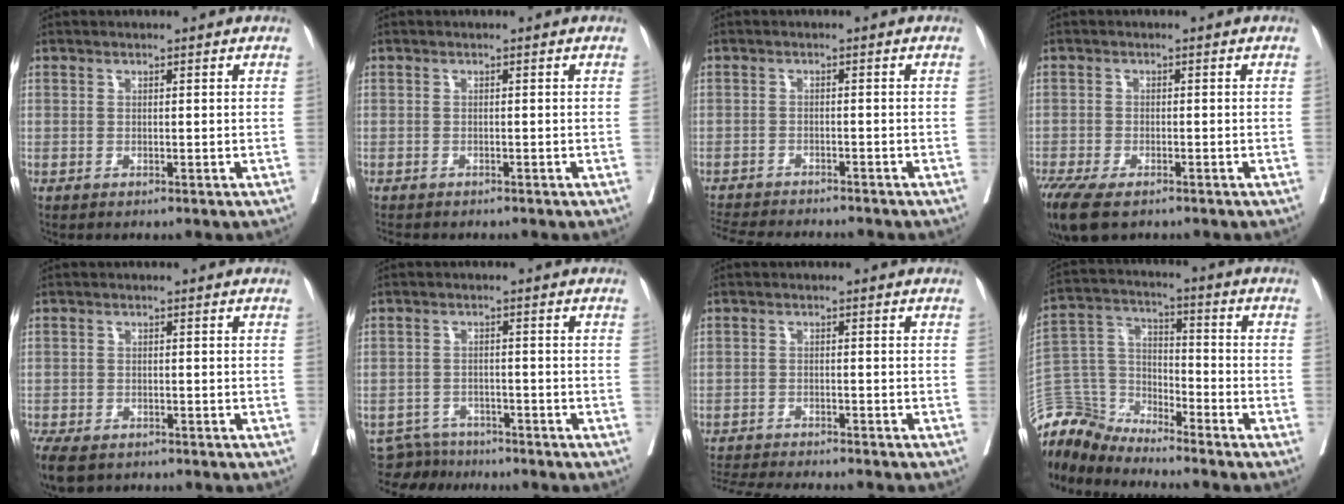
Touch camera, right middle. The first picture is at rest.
{"total": 3.2, "force": [-2.8, 1.0, 1.2], "torque": [-0.020, -0.007, -0.037]}
{"total": 11.4, "force": [-10.5, 1.7, 4.0], "torque": [-0.069, -0.010, -0.149]}
{"total": 9.2, "force": [-6.5, 3.5, 5.5], "torque": [-0.107, -0.019, -0.107]}
{"total": 9.0, "force": [-6.1, 5.0, 4.4], "torque": [-0.103, -0.017, -0.089]}
{"total": 4.6, "force": [-4.4, 1.3, -0.9], "torque": [0.017, 0.001, -0.074]}
{"total": 11.1, "force": [-10.3, 0.6, 4.1], "torque": [-0.057, -0.012, -0.150]}
{"total": 9.7, "force": [-9.5, 1.4, -1.0], "torque": [0.017, 0.042, -0.193]}